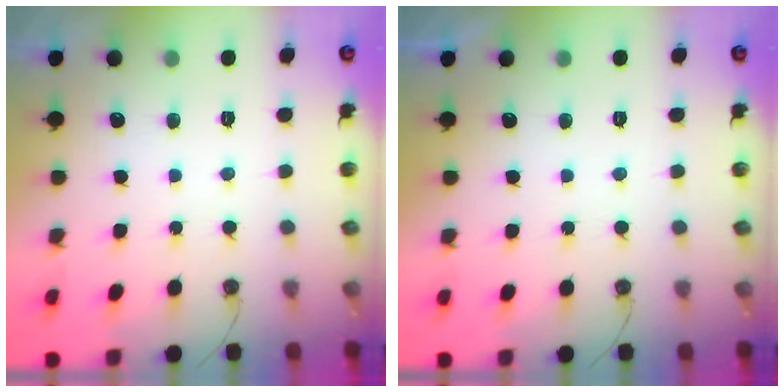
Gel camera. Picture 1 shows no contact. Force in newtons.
{"total": 0.0}